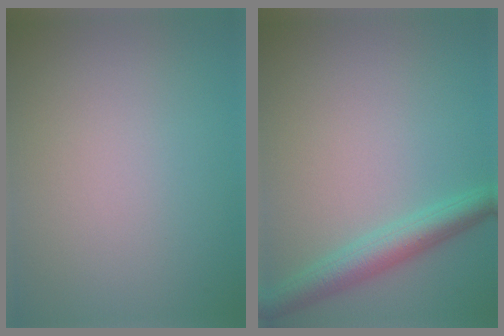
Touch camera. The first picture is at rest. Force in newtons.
{"total": 3.7, "press": 3.7, "slide": 0.2}